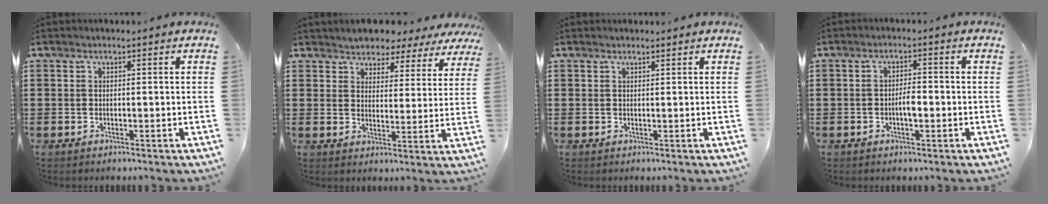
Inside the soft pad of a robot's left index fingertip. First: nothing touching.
{"total": 4.0, "force": [3.9, 0.9, -0.5], "torque": [-0.016, -0.020, 0.066]}
{"total": 0.6, "force": [0.6, 0.1, 0.2], "torque": [-0.005, 0.000, 0.011]}
{"total": 2.9, "force": [-0.7, 1.0, 2.7], "torque": [-0.042, 0.003, -0.016]}